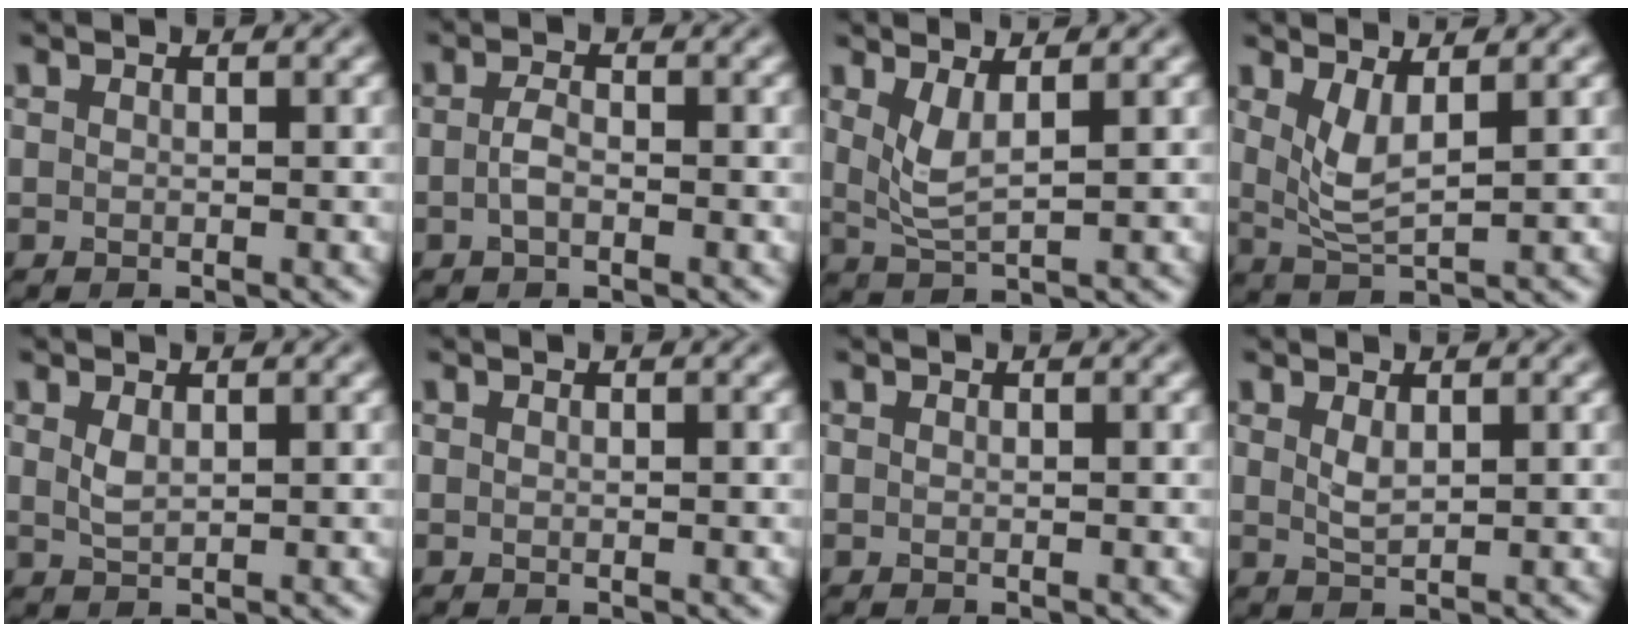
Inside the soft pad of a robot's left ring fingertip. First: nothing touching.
{"total": 1.6, "force": [-0.5, 0.7, 1.4], "torque": [-0.029, 0.001, -0.013]}
{"total": 2.7, "force": [1.2, 0.7, 2.3], "torque": [-0.052, -0.009, 0.029]}
{"total": 3.1, "force": [1.3, 0.9, 2.7], "torque": [-0.060, -0.011, 0.031]}
{"total": 1.3, "force": [0.6, 0.6, 1.1], "torque": [-0.027, -0.003, 0.016]}
{"total": 0.0}
{"total": 0.0}
{"total": 1.4, "force": [0.7, 0.5, 1.1], "torque": [-0.026, -0.003, 0.017]}